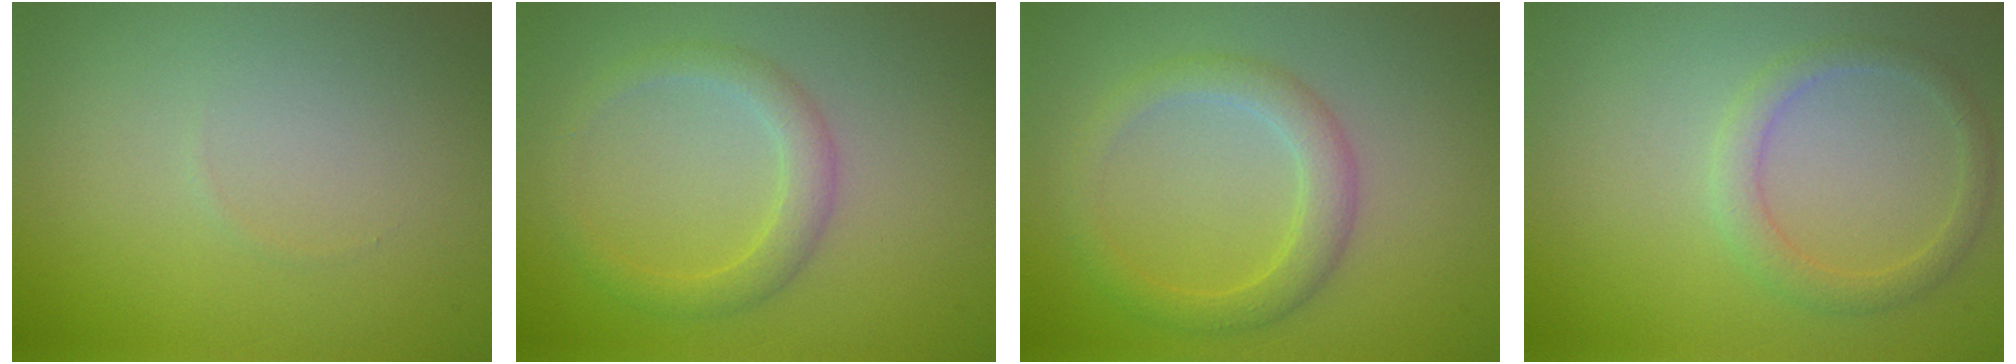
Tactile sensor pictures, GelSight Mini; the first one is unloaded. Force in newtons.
{"total": 2.4, "press": 2.4, "slide": 0.0}
{"total": 2.8, "press": 2.8, "slide": 0.2}
{"total": 2.1, "press": 2.1, "slide": 0.2}